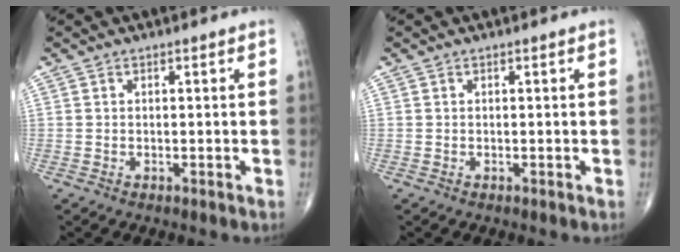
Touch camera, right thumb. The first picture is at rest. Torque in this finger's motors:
{"motor_torque": [0.00, 0.00, 0.00, 0.00, 0.00]}